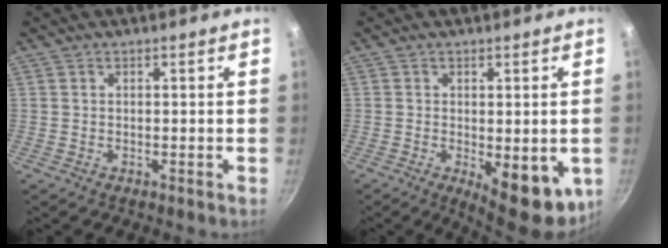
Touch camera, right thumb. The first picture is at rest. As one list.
[{"total": 12.5, "force": [-3.9, 5.3, 10.5], "torque": [-0.125, -0.016, -0.042]}]